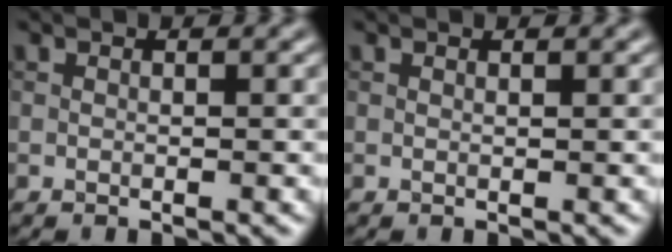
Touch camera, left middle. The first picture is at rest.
{"total": 0.0}